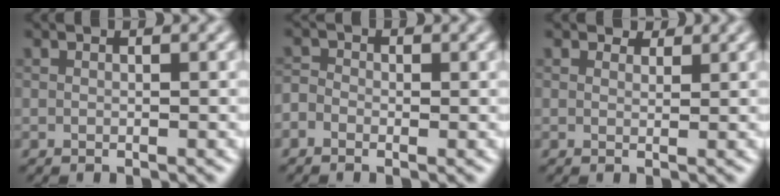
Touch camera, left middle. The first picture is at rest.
{"total": 1.2, "force": [-0.8, 0.9, 0.2], "torque": [-0.014, -0.001, -0.014]}
{"total": 1.4, "force": [1.4, 0.4, 0.0], "torque": [-0.013, -0.002, 0.017]}